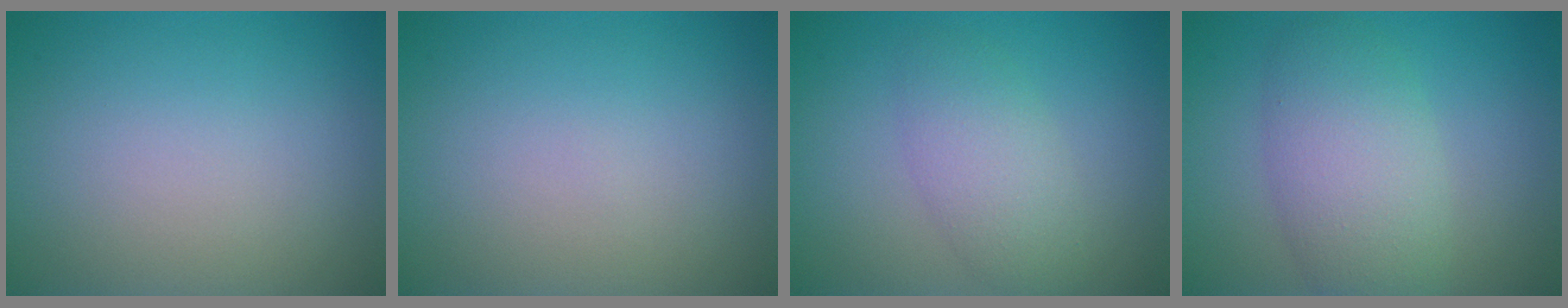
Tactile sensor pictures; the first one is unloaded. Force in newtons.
{"total": 0.0}
{"total": 3.4, "press": 3.4, "slide": 0.1}
{"total": 5.6, "press": 5.6, "slide": 0.2}